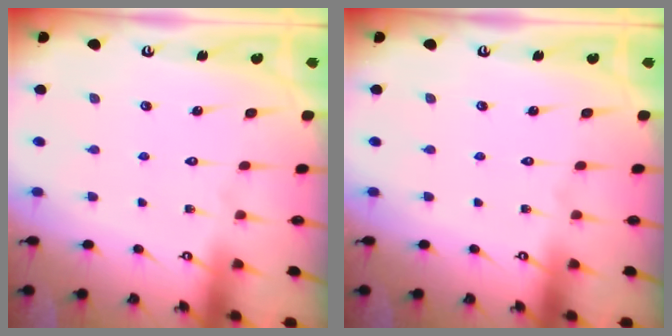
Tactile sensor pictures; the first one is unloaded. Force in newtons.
{"total": 0.0}